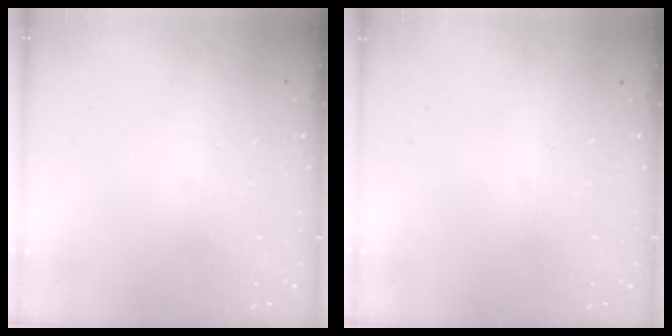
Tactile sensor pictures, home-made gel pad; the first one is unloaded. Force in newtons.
{"total": 0.0}